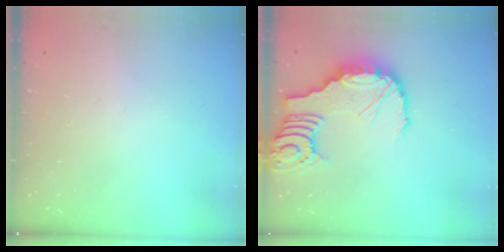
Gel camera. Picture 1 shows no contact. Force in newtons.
{"total": 14.7, "press": 14.6, "slide": 1.5}